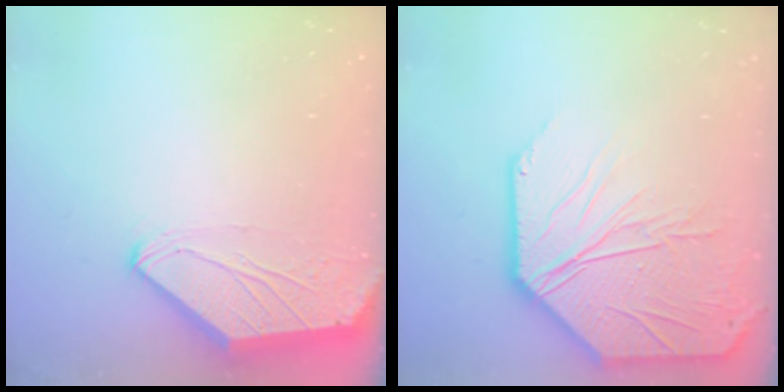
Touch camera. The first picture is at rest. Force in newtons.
{"total": 15.2, "press": 15.1, "slide": 2.0}